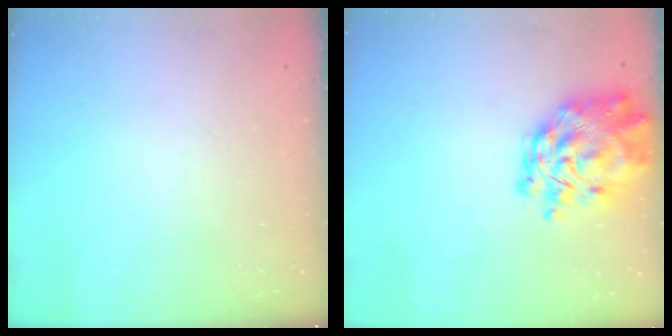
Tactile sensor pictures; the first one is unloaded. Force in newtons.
{"total": 13.1, "press": 12.3, "slide": 4.4}